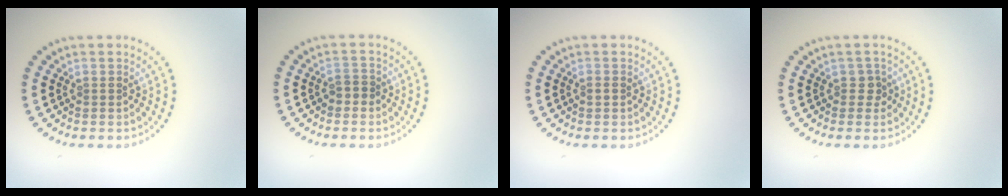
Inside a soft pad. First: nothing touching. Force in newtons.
{"total": 1.1, "press": 1.1, "slide": 0.4}
{"total": 0.8, "press": 0.8, "slide": 0.1}
{"total": 1.2, "press": 1.0, "slide": 0.6}